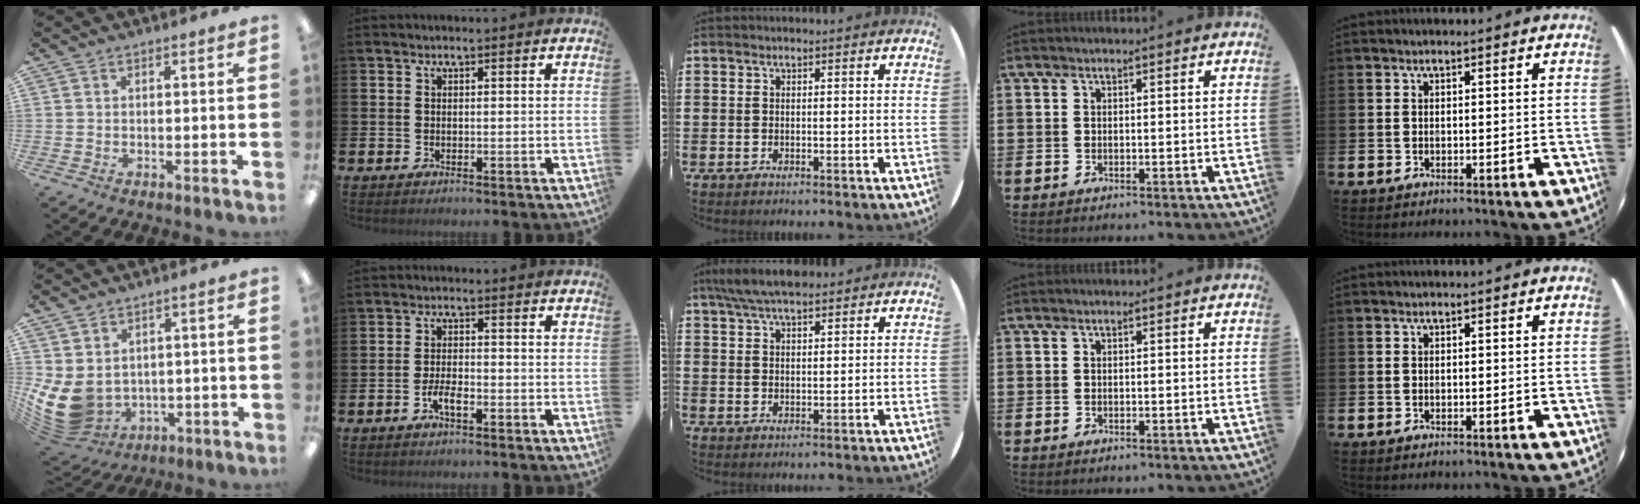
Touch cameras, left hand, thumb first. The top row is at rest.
{"thumb": {"total": 9.1, "force": [0.1, 7.4, 5.4], "torque": [-0.151, -0.018, 0.010]}, "index": {"total": 2.7, "force": [-1.2, 0.9, 2.2], "torque": [-0.042, 0.006, -0.022]}, "middle": {"total": 5.4, "force": [4.6, 1.2, 2.6], "torque": [-0.062, -0.003, 0.084]}}